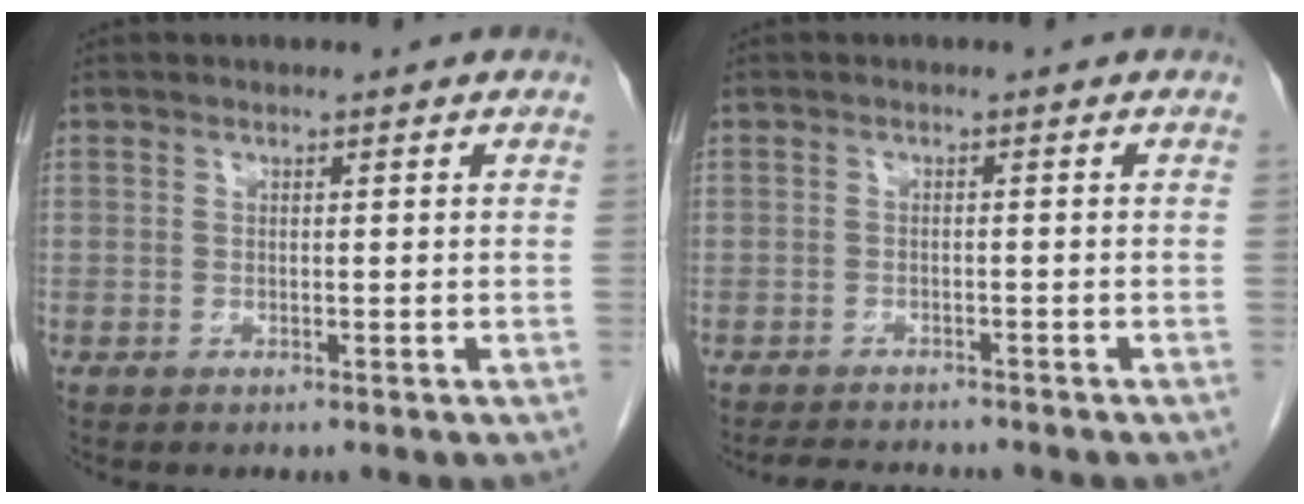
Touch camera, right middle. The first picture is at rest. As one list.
[{"total": 4.7, "force": [-4.4, 1.1, 1.2], "torque": [-0.015, -0.009, -0.068]}]